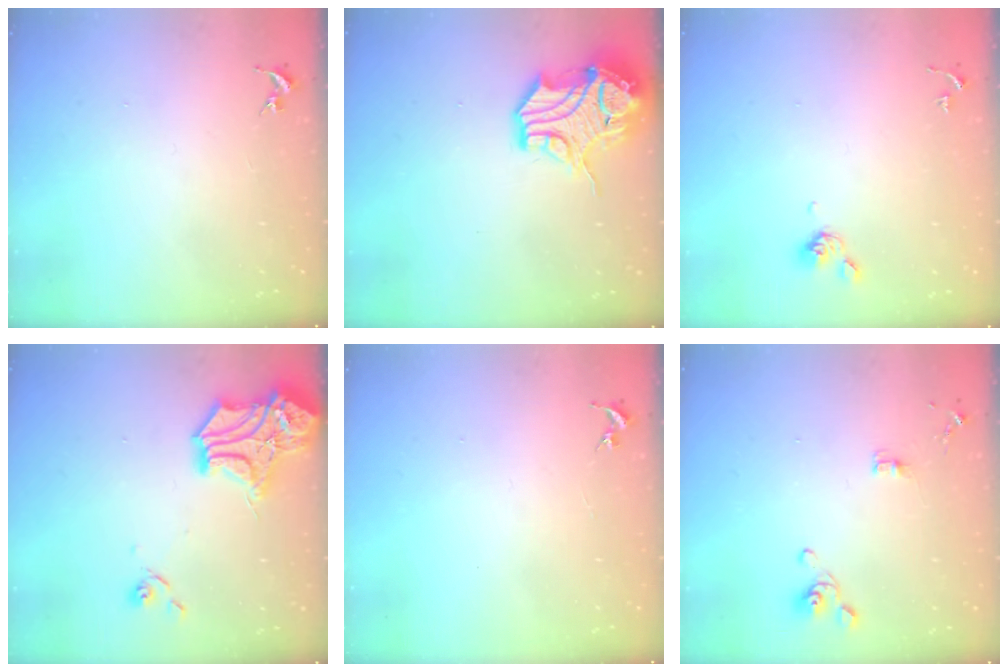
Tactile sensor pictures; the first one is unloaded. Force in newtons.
{"total": 17.4, "press": 17.2, "slide": 2.2}
{"total": 5.4, "press": 5.2, "slide": 1.4}
{"total": 16.6, "press": 16.4, "slide": 2.4}
{"total": 0.0}
{"total": 5.4, "press": 4.7, "slide": 2.7}